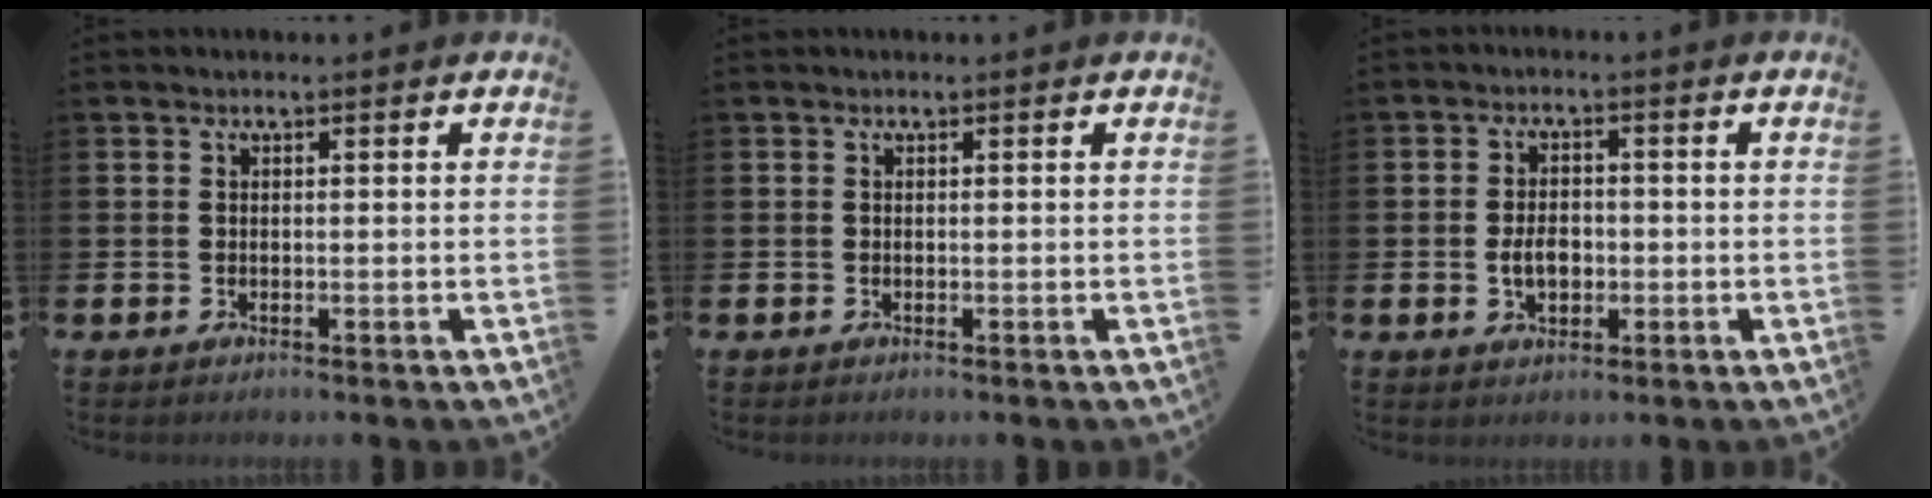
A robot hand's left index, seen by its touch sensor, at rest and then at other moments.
{"total": 0.0}
{"total": 3.6, "force": [-0.7, 2.4, 2.6], "torque": [-0.032, -0.003, -0.018]}